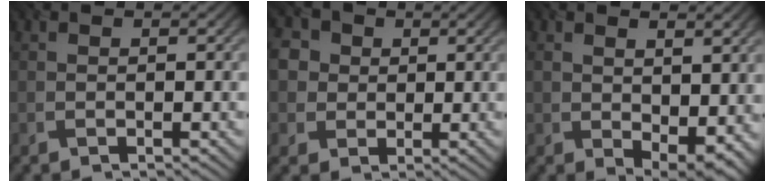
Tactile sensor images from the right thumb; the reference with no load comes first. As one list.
[{"total": 6.6, "force": [1.6, 5.8, 2.7], "torque": [-0.098, 0.019, 0.011]}, {"total": 5.4, "force": [0.7, 2.9, 4.6], "torque": [-0.087, -0.023, 0.033]}]